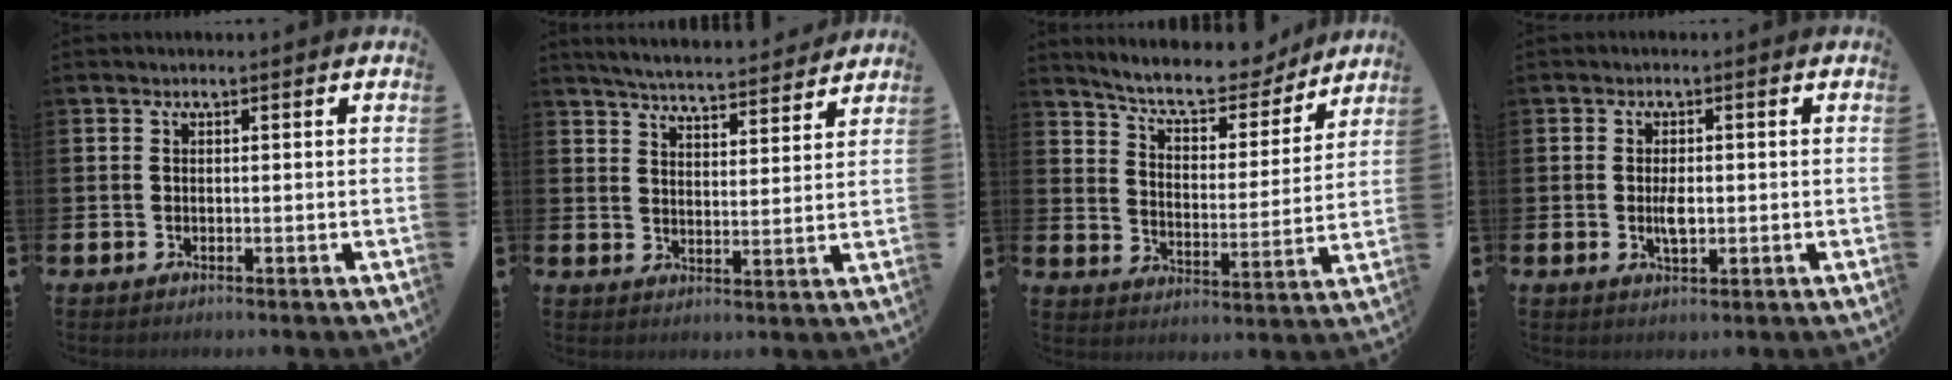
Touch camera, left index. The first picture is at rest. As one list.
[{"total": 5.6, "force": [5.6, 0.3, 0.8], "torque": [-0.029, -0.041, 0.096]}, {"total": 8.6, "force": [7.9, 2.2, 2.6], "torque": [-0.074, -0.054, 0.136]}, {"total": 2.5, "force": [-0.2, 1.1, 2.3], "torque": [-0.042, 0.000, -0.005]}]